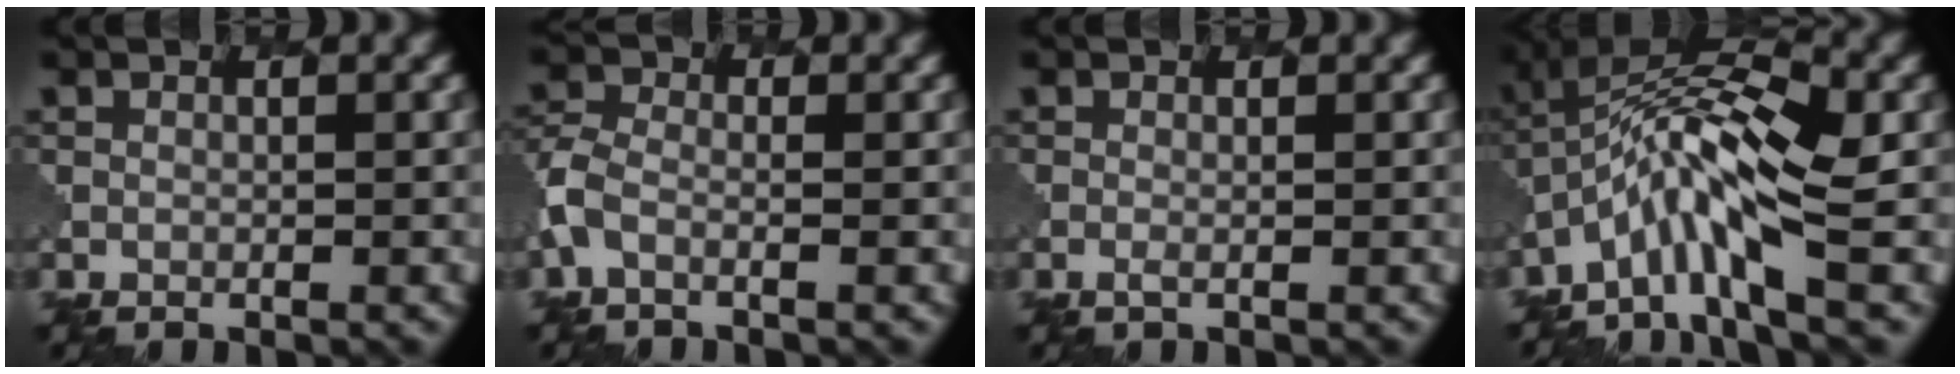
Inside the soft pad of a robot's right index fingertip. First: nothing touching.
{"total": 2.1, "force": [-1.2, 0.9, 1.4], "torque": [-0.038, -0.004, -0.038]}
{"total": 0.8, "force": [0.1, 0.3, 0.7], "torque": [-0.011, 0.000, 0.000]}
{"total": 7.6, "force": [-2.5, 2.1, 6.8], "torque": [-0.128, 0.017, -0.055]}